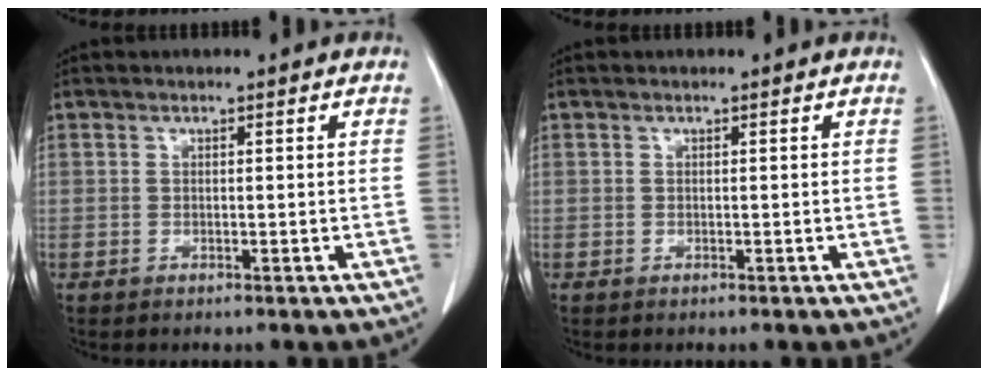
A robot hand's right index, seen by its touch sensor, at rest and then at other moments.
{"total": 0.0}